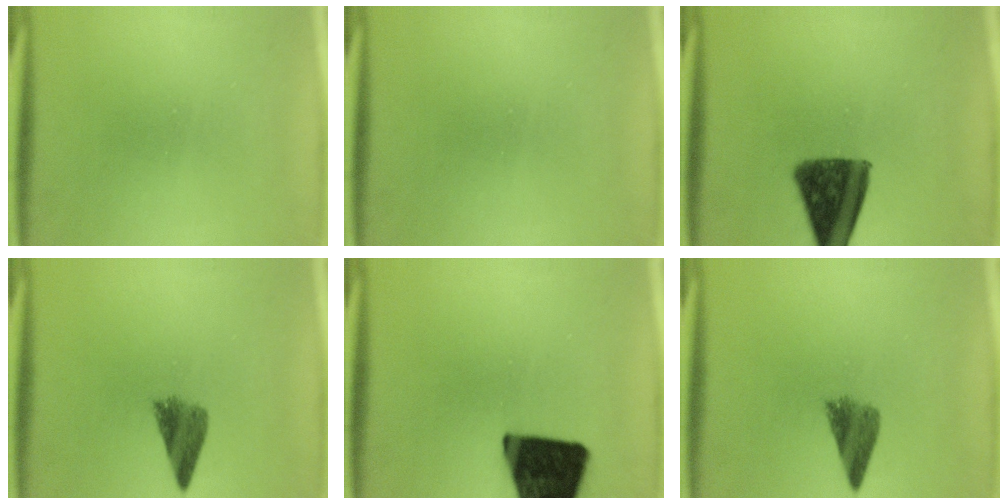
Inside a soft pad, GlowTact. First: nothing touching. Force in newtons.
{"total": 0.0}
{"total": 12.0}
{"total": 4.4}
{"total": 19.8}
{"total": 4.4}